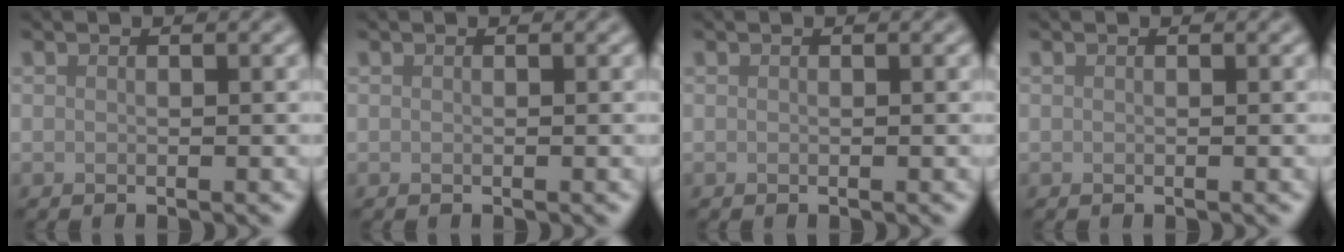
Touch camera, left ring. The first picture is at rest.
{"total": 0.0}
{"total": 0.0}
{"total": 0.0}